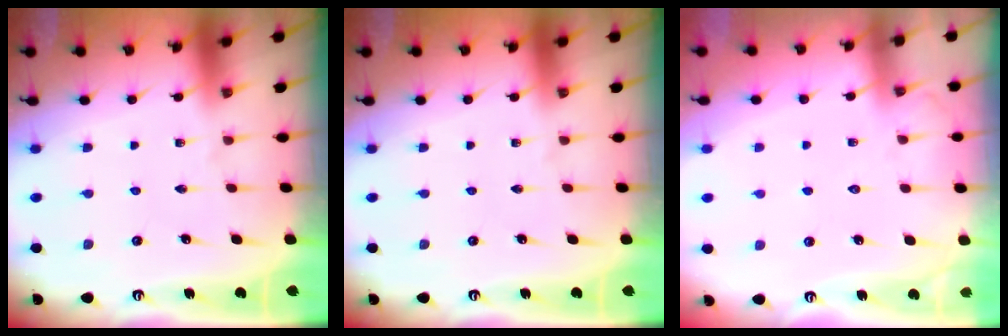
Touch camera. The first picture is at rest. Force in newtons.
{"total": 0.0}
{"total": 4.4, "press": 4.4, "slide": 0.5}